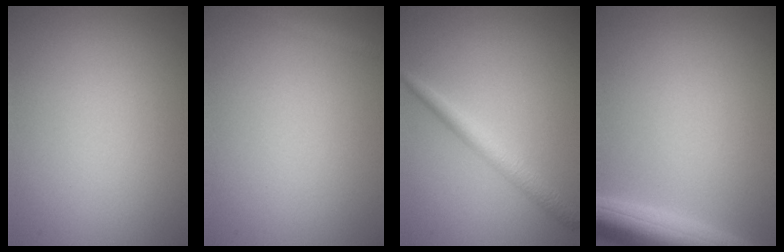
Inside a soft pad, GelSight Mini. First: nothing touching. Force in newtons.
{"total": 0.8, "press": 0.8, "slide": 0.0}
{"total": 2.2, "press": 2.2, "slide": 0.1}
{"total": 5.5, "press": 5.5, "slide": 0.3}